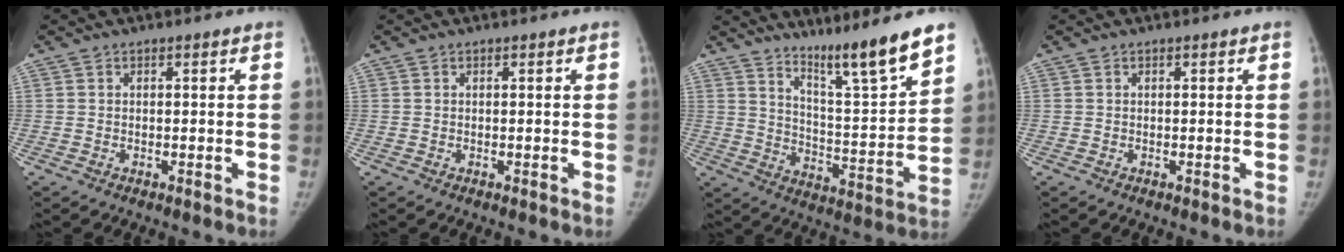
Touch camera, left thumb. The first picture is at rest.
{"total": 0.0}
{"total": 14.4, "force": [11.2, 0.6, 8.9], "torque": [-0.123, -0.085, 0.193]}
{"total": 0.0}